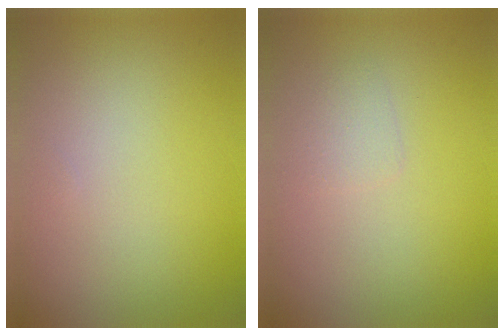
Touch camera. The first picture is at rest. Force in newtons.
{"total": 1.1, "press": 1.1, "slide": 0.0}